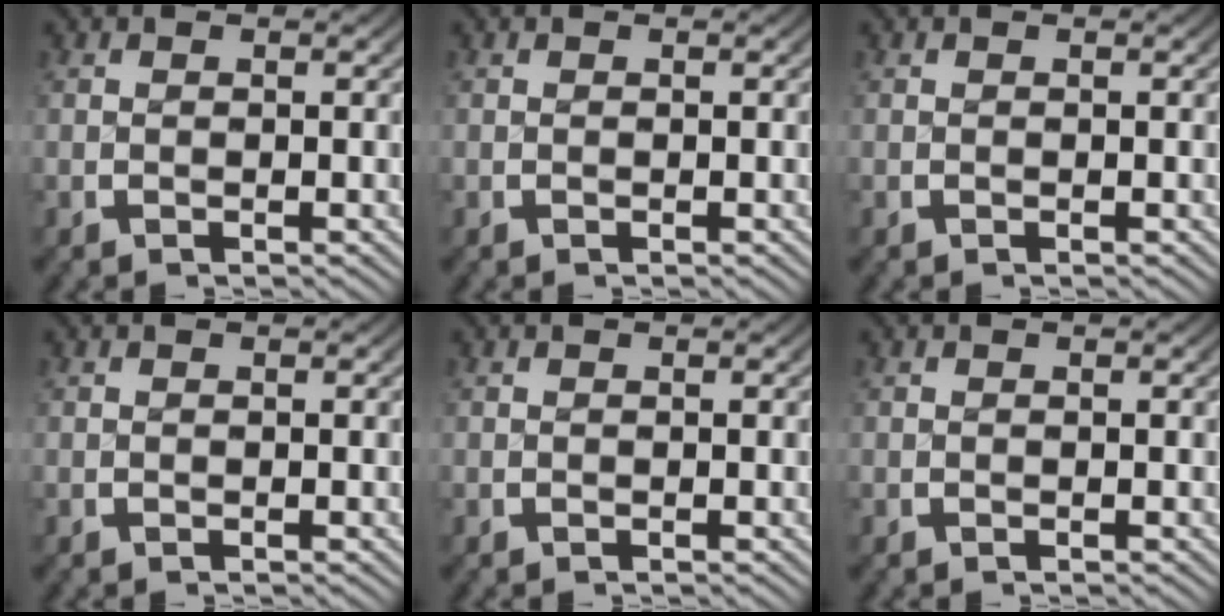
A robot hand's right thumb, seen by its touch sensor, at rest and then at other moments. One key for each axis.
{"total": 0.0}
{"total": 0.0}
{"total": 0.0}
{"total": 0.0}
{"total": 0.0}